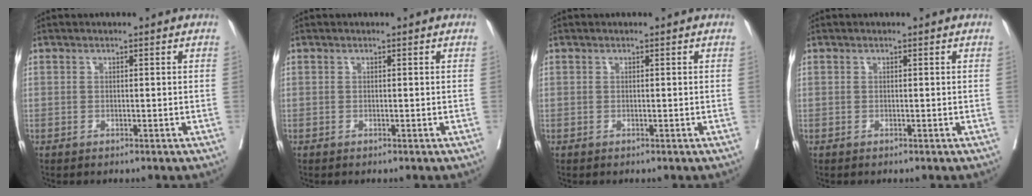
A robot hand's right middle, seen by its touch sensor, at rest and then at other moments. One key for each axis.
{"total": 0.0}
{"total": 0.0}
{"total": 0.0}